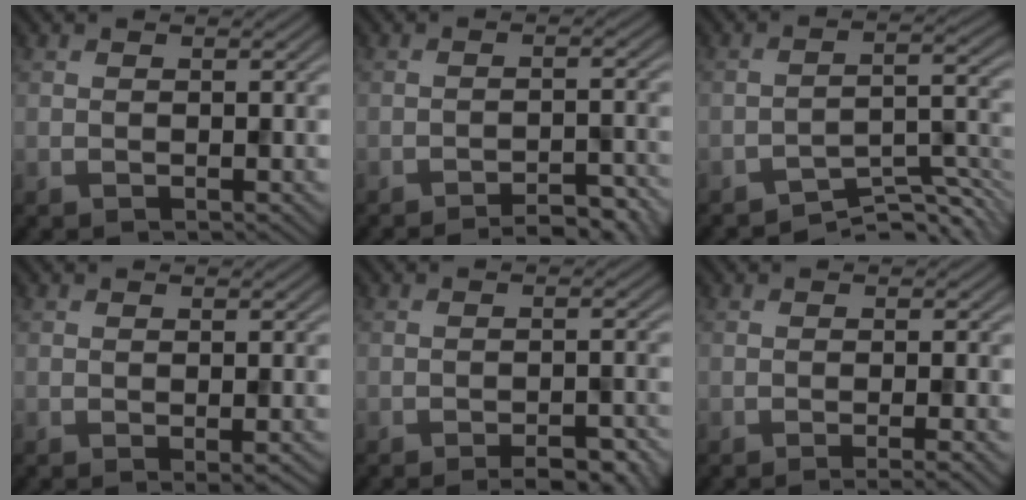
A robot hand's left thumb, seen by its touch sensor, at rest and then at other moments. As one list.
[{"total": 4.5, "force": [-3.9, 0.5, 2.2], "torque": [-0.037, 0.014, -0.055]}, {"total": 5.9, "force": [-5.1, 0.9, 2.8], "torque": [-0.042, 0.003, -0.083]}, {"total": 1.3, "force": [-0.5, 0.0, 1.2], "torque": [-0.023, -0.004, -0.008]}, {"total": 4.4, "force": [-3.3, 0.9, 2.8], "torque": [-0.048, 0.007, -0.040]}, {"total": 2.8, "force": [-1.2, 0.5, 2.4], "torque": [-0.030, 0.002, -0.026]}]